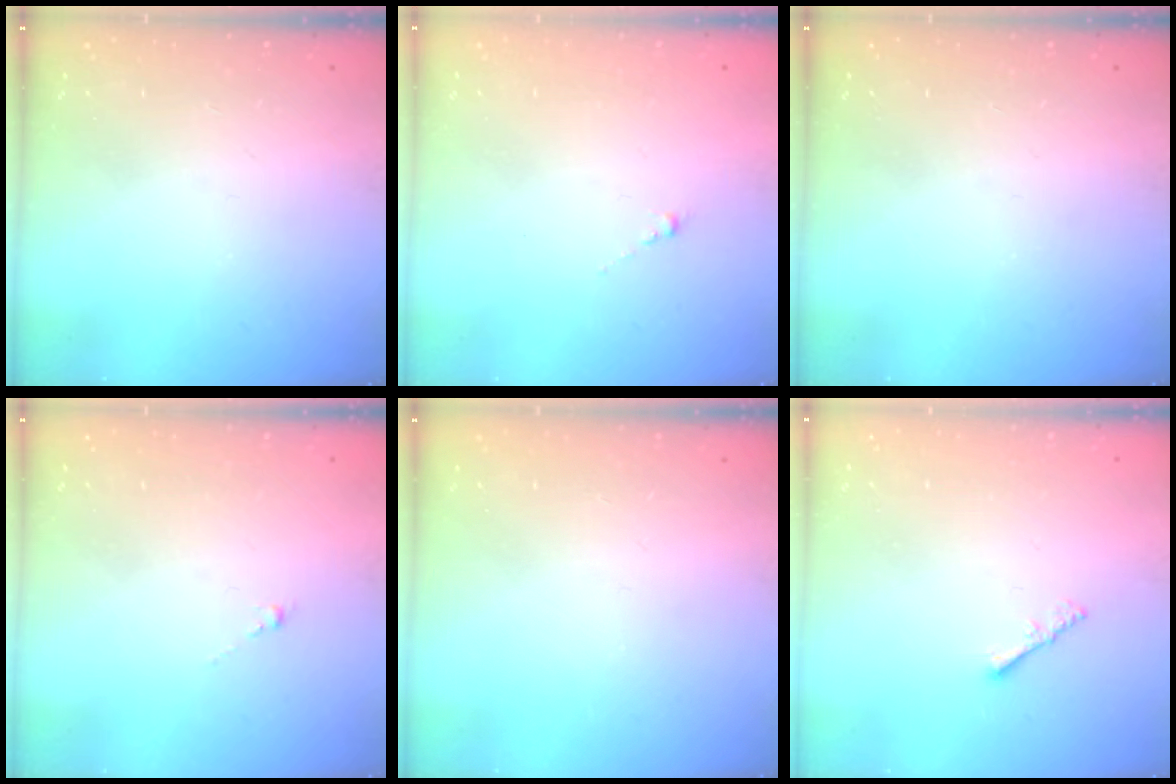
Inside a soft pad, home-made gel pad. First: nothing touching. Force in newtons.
{"total": 0.0}
{"total": 0.0}
{"total": 0.5, "press": 0.3, "slide": 0.4}
{"total": 0.0}
{"total": 1.3, "press": 1.3, "slide": 0.4}